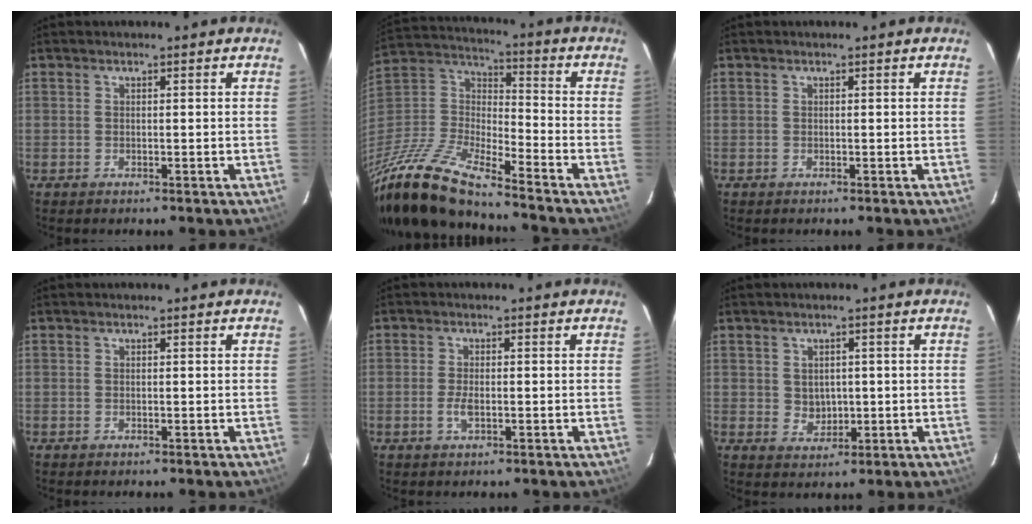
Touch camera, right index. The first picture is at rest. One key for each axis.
{"total": 18.4, "fx": -14.8, "fy": 3.1, "fz": 10.5, "tx": -0.222, "ty": -0.015, "tz": -0.293}
{"total": 0.0}
{"total": 0.0}
{"total": 2.3, "fx": -0.7, "fy": 0.9, "fz": 2.0, "tx": -0.042, "ty": -0.002, "tz": -0.012}
{"total": 3.5, "fx": 0.3, "fy": 3.2, "fz": 1.6, "tx": -0.026, "ty": 0.004, "tz": 0.012}